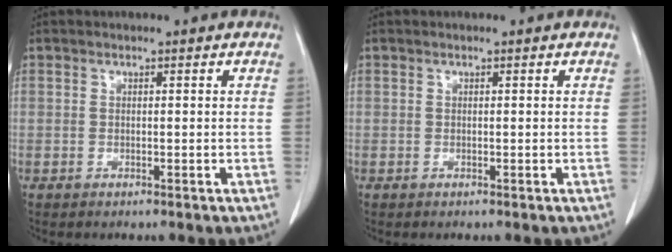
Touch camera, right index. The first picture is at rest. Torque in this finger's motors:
{"motor_torque": [0.00, 0.00, 0.04, 0.00]}